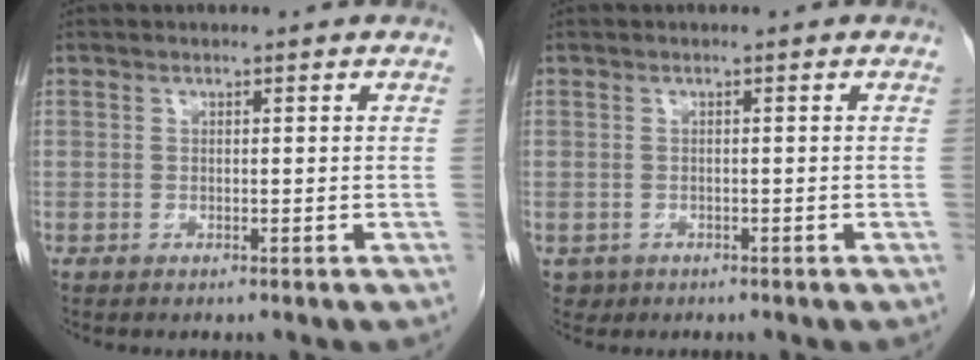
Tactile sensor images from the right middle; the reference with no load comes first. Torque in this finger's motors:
{"motor_torque": [-0.45, -0.26, -0.08, -0.02]}